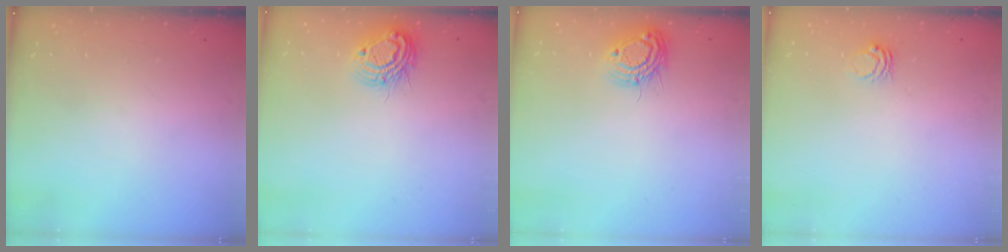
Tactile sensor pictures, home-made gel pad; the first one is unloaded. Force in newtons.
{"total": 10.4, "press": 10.3, "slide": 0.9}
{"total": 9.8, "press": 9.7, "slide": 0.8}
{"total": 3.5, "press": 3.4, "slide": 0.5}